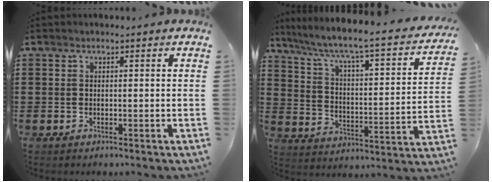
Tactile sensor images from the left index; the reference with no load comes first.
{"total": 5.5, "force": [4.1, 0.4, 3.7], "torque": [-0.092, -0.039, 0.055]}